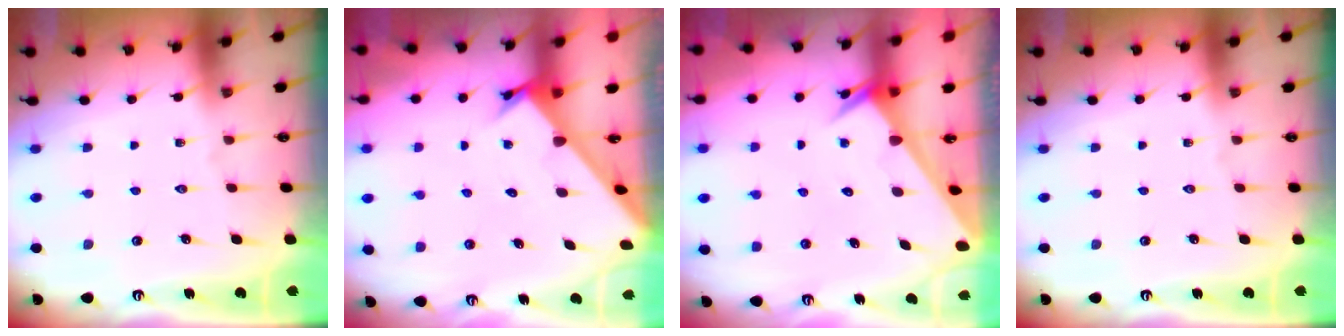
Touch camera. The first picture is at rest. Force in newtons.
{"total": 2.1, "press": 2.1, "slide": 0.2}
{"total": 2.4, "press": 2.4, "slide": 0.0}
{"total": 0.0}